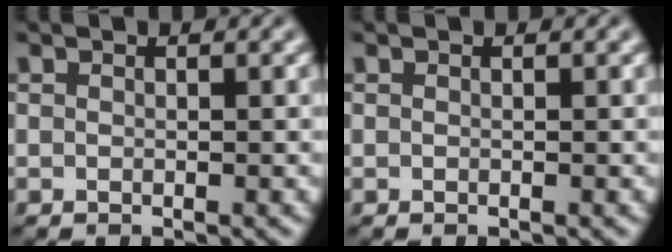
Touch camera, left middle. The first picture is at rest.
{"total": 0.0}